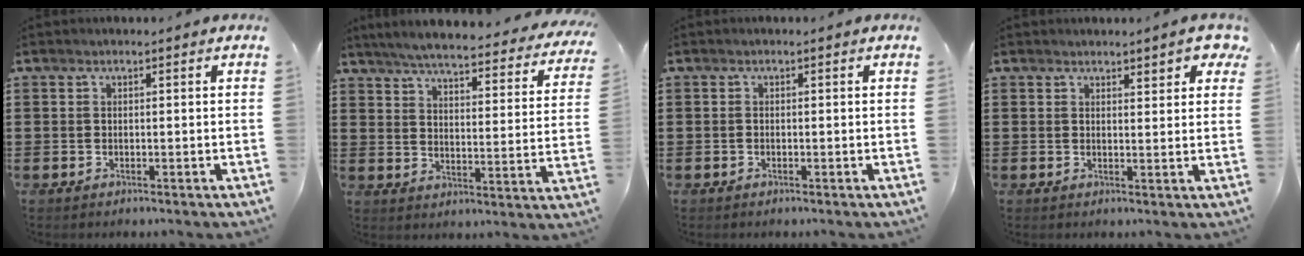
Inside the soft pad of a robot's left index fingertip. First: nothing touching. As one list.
[{"total": 5.2, "force": [4.9, -0.2, 1.7], "torque": [-0.059, -0.038, 0.079]}, {"total": 0.0}, {"total": 2.9, "force": [2.6, 0.8, 1.0], "torque": [-0.012, -0.008, 0.044]}]